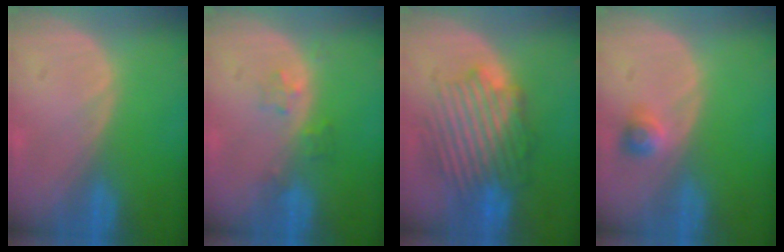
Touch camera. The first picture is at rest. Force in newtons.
{"total": 2.3, "press": 2.2, "slide": 0.3}
{"total": 8.9, "press": 8.7, "slide": 1.5}
{"total": 2.2, "press": 2.1, "slide": 0.8}